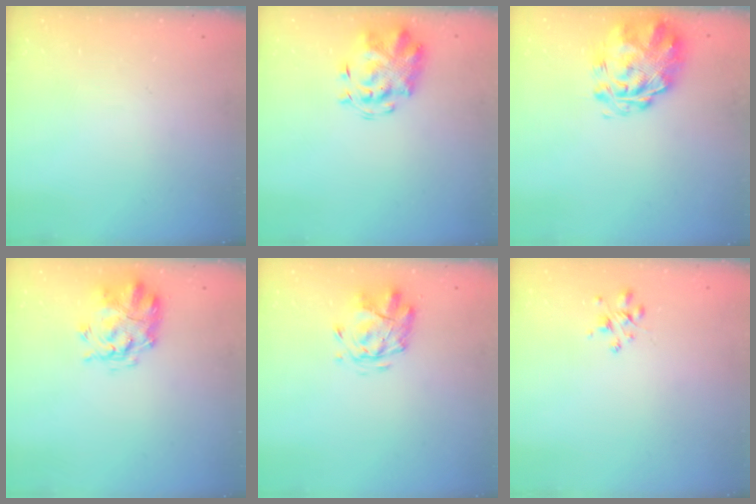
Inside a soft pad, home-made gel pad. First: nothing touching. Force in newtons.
{"total": 3.7, "press": 3.5, "slide": 1.2}
{"total": 3.3, "press": 2.9, "slide": 1.5}
{"total": 3.8, "press": 3.4, "slide": 1.7}
{"total": 2.9, "press": 2.6, "slide": 1.3}
{"total": 2.6, "press": 2.6, "slide": 0.4}